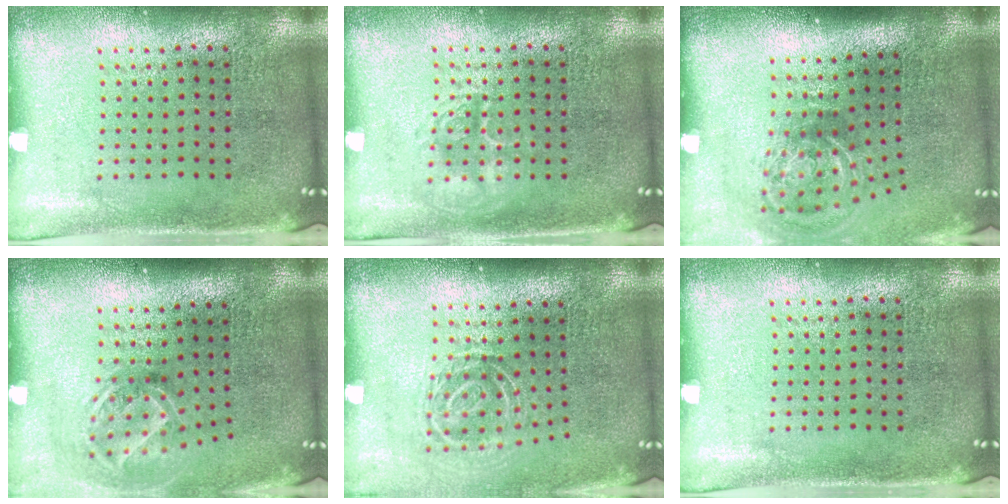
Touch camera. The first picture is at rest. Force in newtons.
{"total": 1.8, "press": 1.7, "slide": 0.2}
{"total": 2.2, "press": 1.4, "slide": 1.7}
{"total": 1.9, "press": 1.3, "slide": 1.4}
{"total": 1.8, "press": 1.2, "slide": 1.4}
{"total": 0.0}